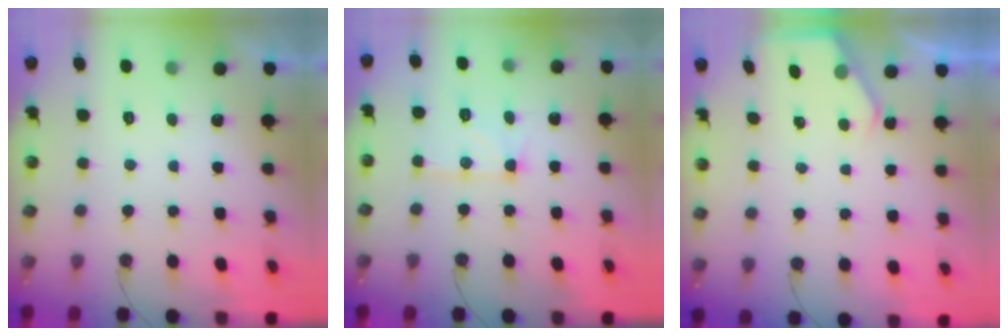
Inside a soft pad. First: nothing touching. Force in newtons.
{"total": 10.8, "press": 10.8, "slide": 0.4}
{"total": 2.4, "press": 2.4, "slide": 0.3}